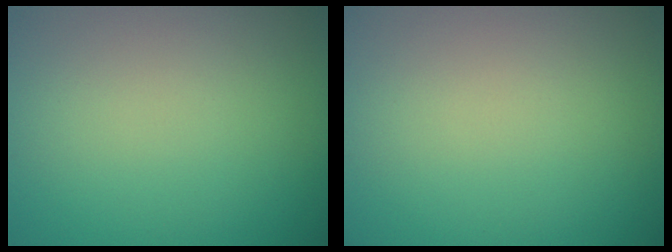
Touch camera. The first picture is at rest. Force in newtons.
{"total": 0.0}